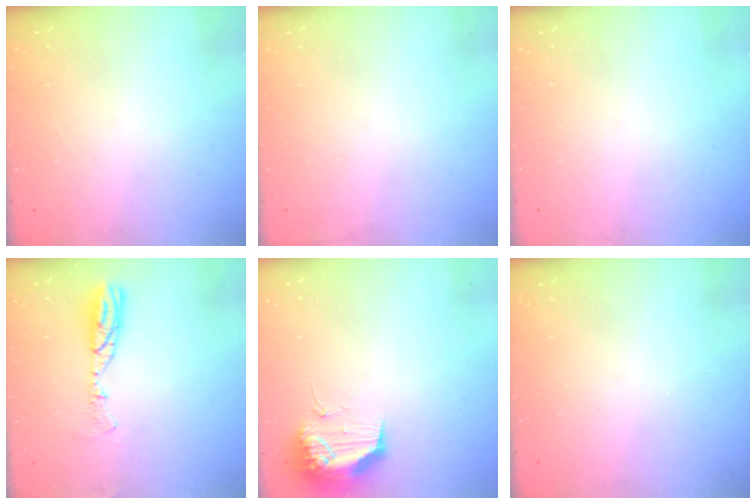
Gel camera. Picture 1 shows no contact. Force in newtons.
{"total": 2.9, "press": 2.4, "slide": 1.6}
{"total": 0.0}
{"total": 7.4, "press": 7.2, "slide": 1.5}
{"total": 11.1, "press": 11.1, "slide": 0.8}
{"total": 0.0}